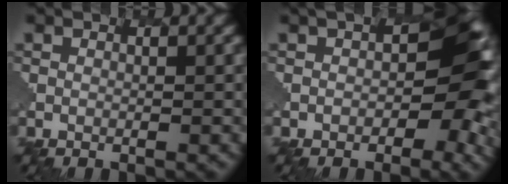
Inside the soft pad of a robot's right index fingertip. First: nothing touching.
{"total": 5.3, "force": [0.5, 3.8, 3.7], "torque": [-0.048, 0.015, -0.025]}